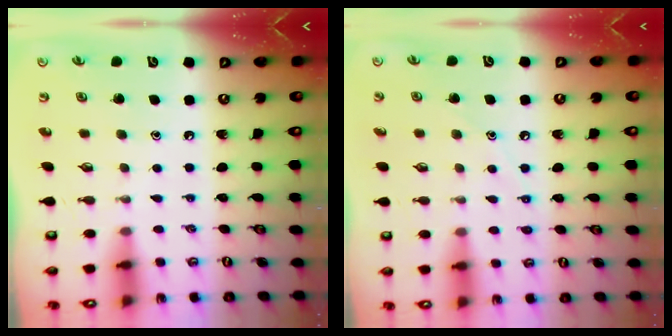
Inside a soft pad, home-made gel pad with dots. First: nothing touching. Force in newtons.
{"total": 5.9, "press": 5.8, "slide": 0.8}